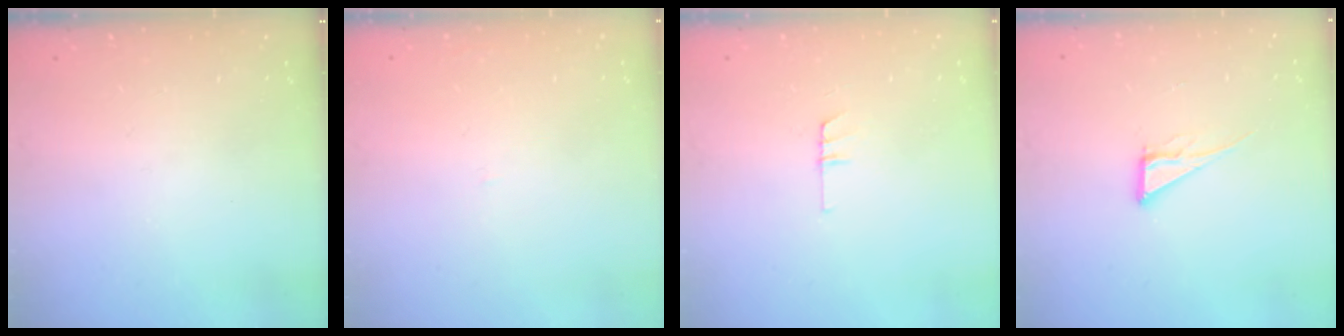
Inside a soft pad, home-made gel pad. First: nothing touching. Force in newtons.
{"total": 0.9, "press": 0.9, "slide": 0.1}
{"total": 4.8, "press": 4.8, "slide": 0.4}
{"total": 6.8, "press": 6.8, "slide": 0.2}